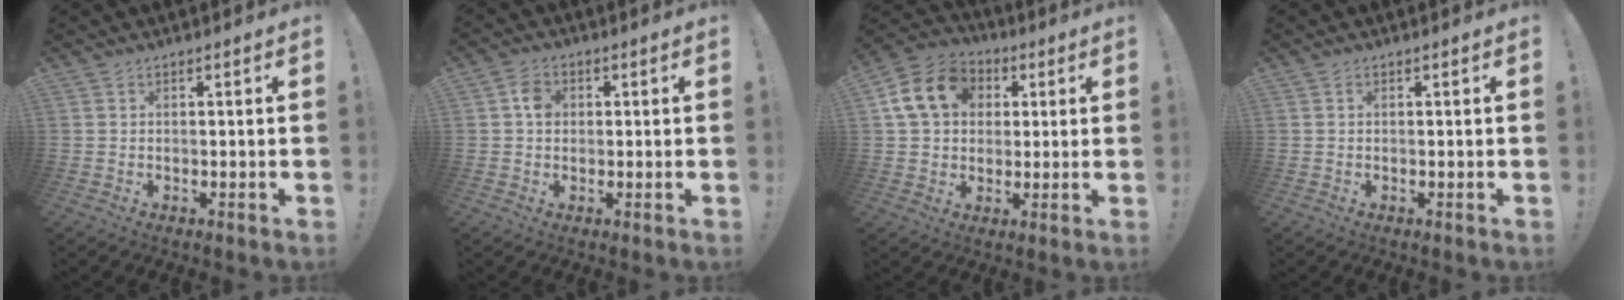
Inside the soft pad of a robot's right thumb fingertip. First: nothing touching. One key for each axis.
{"total": 4.4, "fx": 0.4, "fy": 3.5, "fz": 2.6, "tx": -0.039, "ty": 0.007, "tz": 0.006}
{"total": 15.5, "fx": 4.5, "fy": 12.4, "fz": 8.1, "tx": -0.117, "ty": 0.005, "tz": 0.093}
{"total": 0.0}